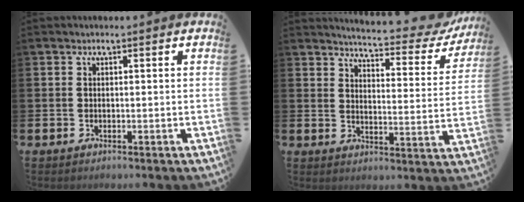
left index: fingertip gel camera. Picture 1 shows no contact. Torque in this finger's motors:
{"motor_torque": [1.08, -1.06, 0.48, 0.05]}